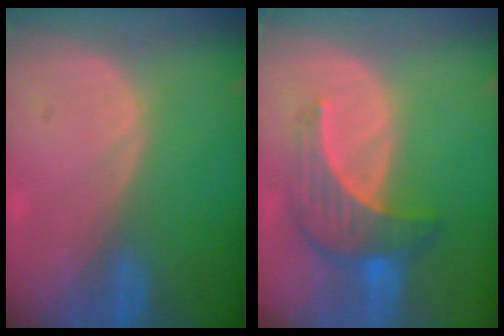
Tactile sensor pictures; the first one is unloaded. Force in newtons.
{"total": 7.3, "press": 6.7, "slide": 2.9}